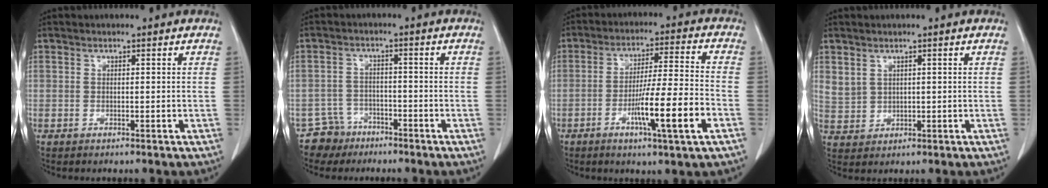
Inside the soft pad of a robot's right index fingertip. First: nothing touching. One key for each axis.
{"total": 4.5, "fx": -3.3, "fy": 3.0, "fz": -0.7, "tx": 0.018, "ty": 0.008, "tz": -0.060}
{"total": 11.5, "fx": -4.3, "fy": -0.3, "fz": 10.6, "tx": -0.184, "ty": -0.009, "tz": -0.073}
{"total": 3.6, "fx": 1.9, "fy": 2.9, "fz": 1.0, "tx": -0.021, "ty": 0.003, "tz": 0.048}